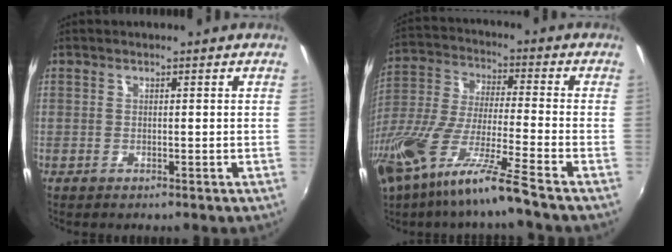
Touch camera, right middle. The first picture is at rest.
{"total": 17.5, "force": [-11.7, 0.5, 12.9], "torque": [-0.255, -0.041, -0.222]}